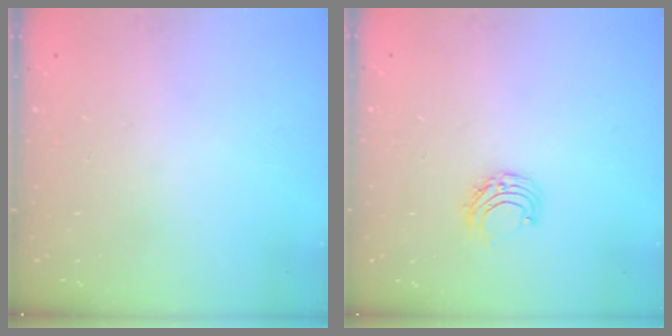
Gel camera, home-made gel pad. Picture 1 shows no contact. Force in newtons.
{"total": 5.9, "press": 5.8, "slide": 0.7}